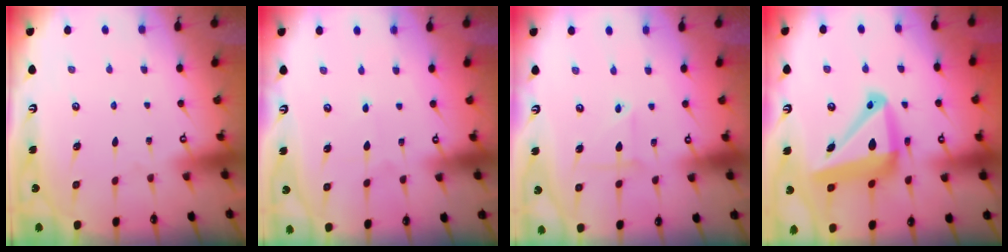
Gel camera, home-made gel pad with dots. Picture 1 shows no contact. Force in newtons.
{"total": 1.8, "press": 1.8, "slide": 0.2}
{"total": 2.5, "press": 2.5, "slide": 0.1}
{"total": 16.7, "press": 16.5, "slide": 2.4}